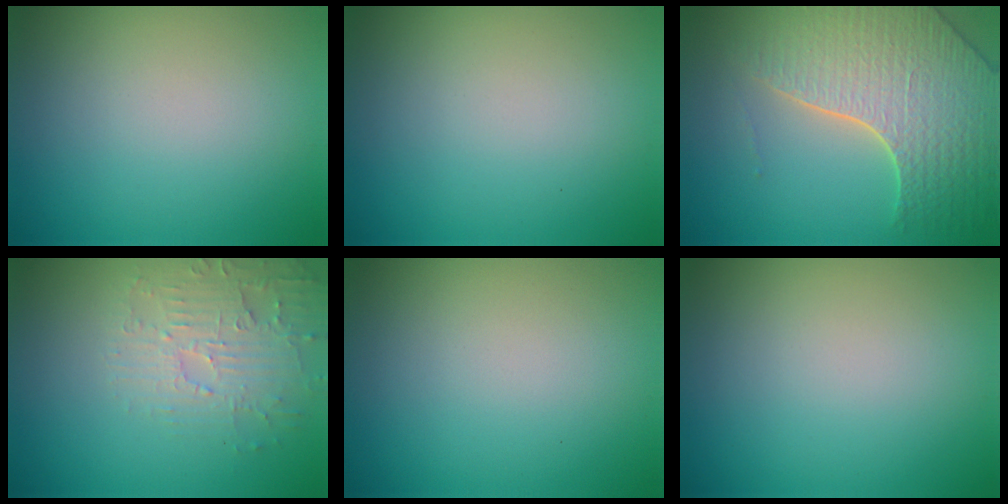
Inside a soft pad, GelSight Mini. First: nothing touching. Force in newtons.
{"total": 0.0}
{"total": 6.4, "press": 5.2, "slide": 3.7}
{"total": 3.7, "press": 3.6, "slide": 0.7}
{"total": 0.0}
{"total": 0.0}